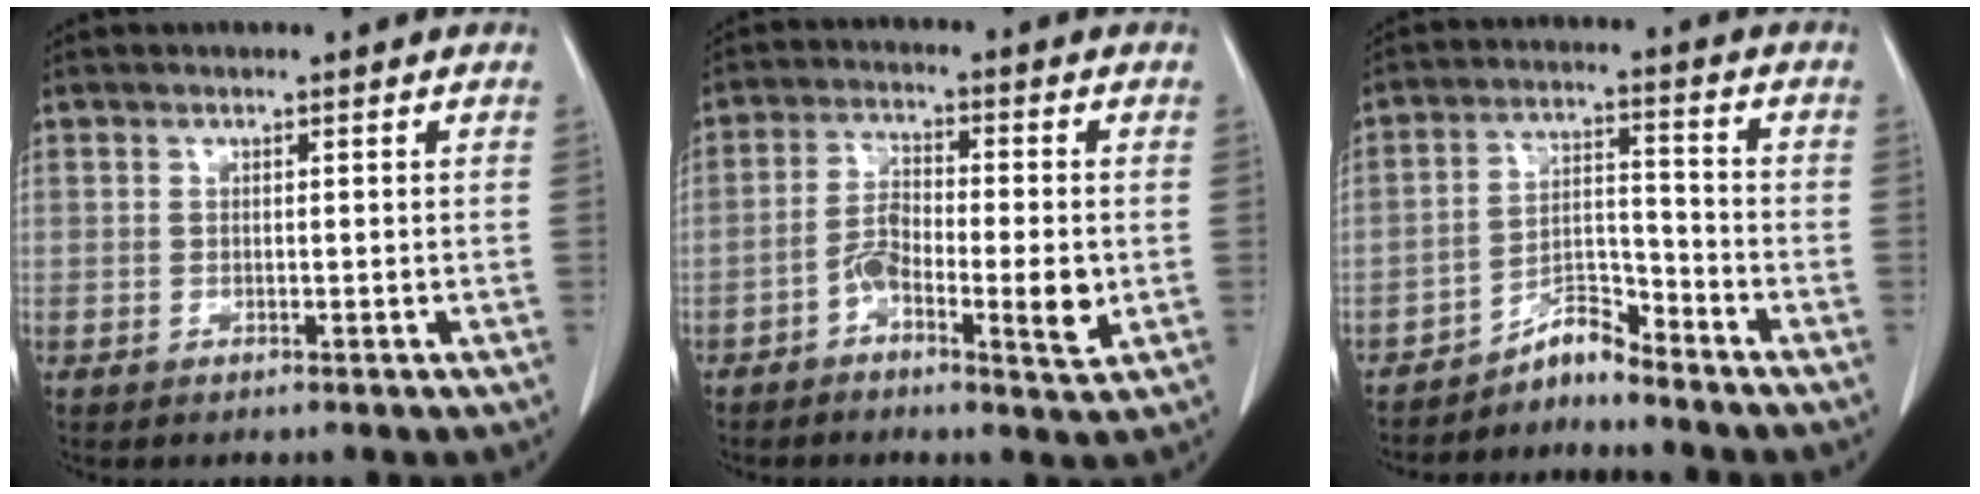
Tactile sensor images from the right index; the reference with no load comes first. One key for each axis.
{"total": 7.5, "fx": -2.3, "fy": 2.1, "fz": 6.8, "tx": -0.124, "ty": 0.006, "tz": -0.042}
{"total": 4.6, "fx": -4.5, "fy": 0.7, "fz": 0.6, "tx": -0.002, "ty": 0.015, "tz": -0.079}